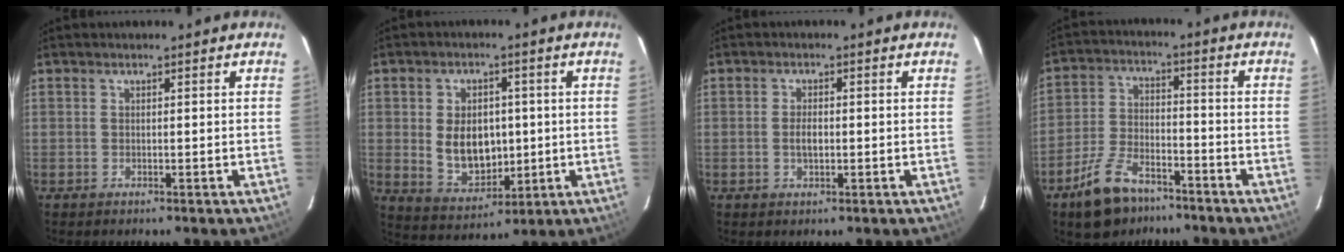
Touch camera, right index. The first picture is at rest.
{"total": 10.1, "force": [0.2, 7.1, 7.2], "torque": [-0.143, 0.000, 0.025]}
{"total": 2.5, "force": [-0.3, 1.3, 2.2], "torque": [-0.040, 0.001, -0.005]}
{"total": 11.6, "force": [-8.1, 5.8, 6.0], "torque": [-0.140, 0.003, -0.142]}